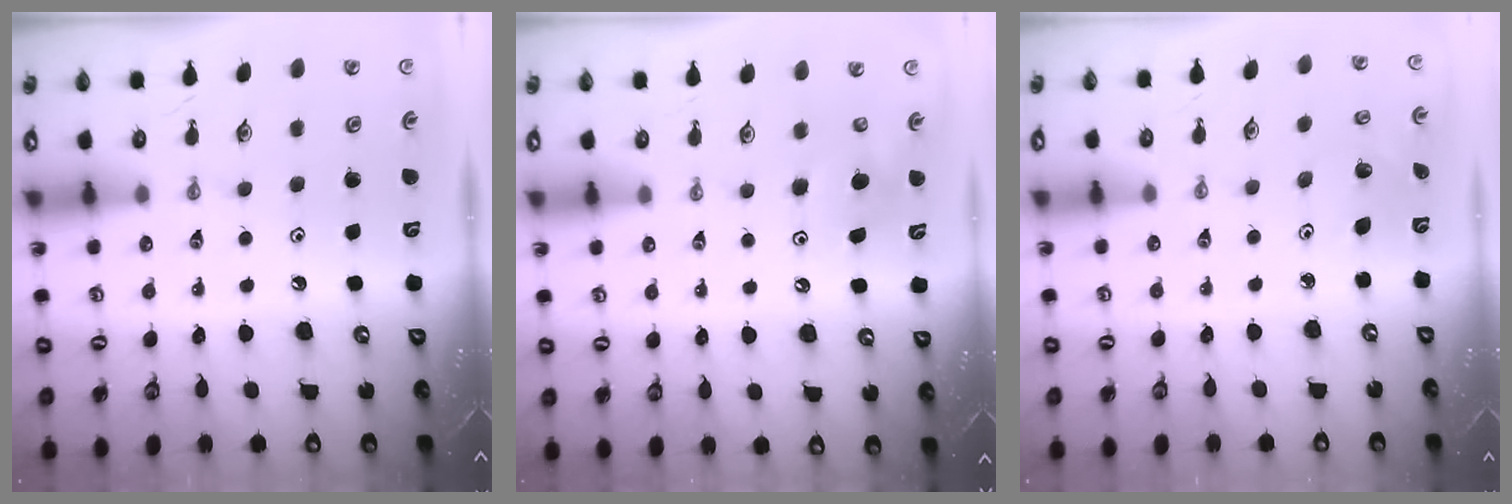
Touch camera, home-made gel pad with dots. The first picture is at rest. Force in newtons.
{"total": 5.6, "press": 5.5, "slide": 1.1}
{"total": 2.6, "press": 2.6, "slide": 0.2}